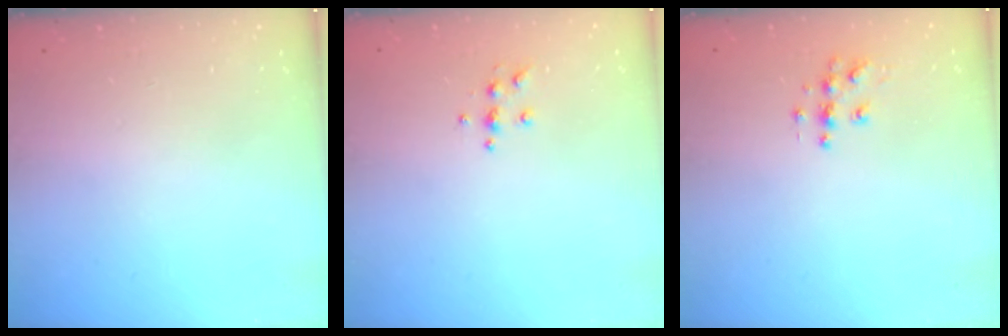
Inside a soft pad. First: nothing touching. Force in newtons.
{"total": 4.3, "press": 4.3, "slide": 0.6}
{"total": 6.1, "press": 6.1, "slide": 0.3}